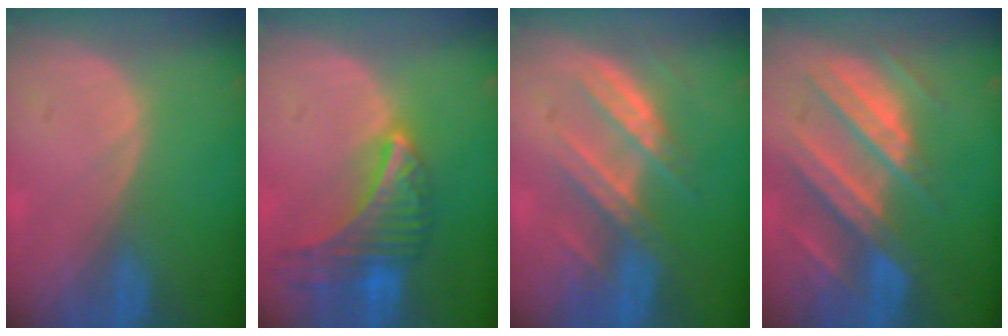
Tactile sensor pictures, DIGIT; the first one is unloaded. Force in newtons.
{"total": 9.2, "press": 8.1, "slide": 4.3}
{"total": 7.5, "press": 7.2, "slide": 1.9}
{"total": 10.3, "press": 9.2, "slide": 4.7}